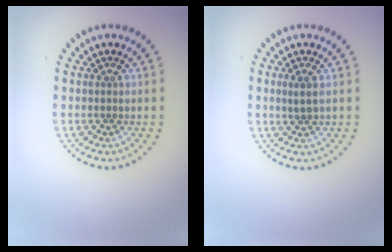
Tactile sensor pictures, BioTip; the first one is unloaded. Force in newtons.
{"total": 0.8, "press": 0.6, "slide": 0.6}